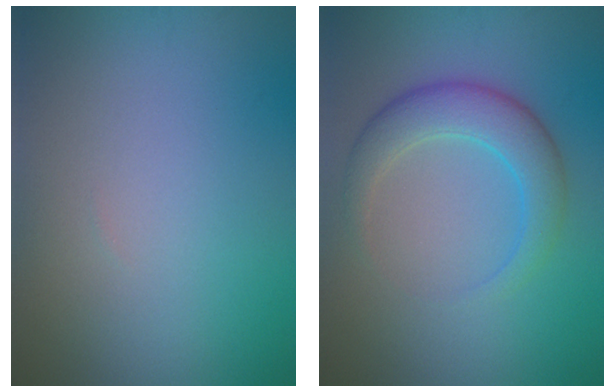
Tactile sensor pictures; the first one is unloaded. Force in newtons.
{"total": 4.2, "press": 4.2, "slide": 0.1}